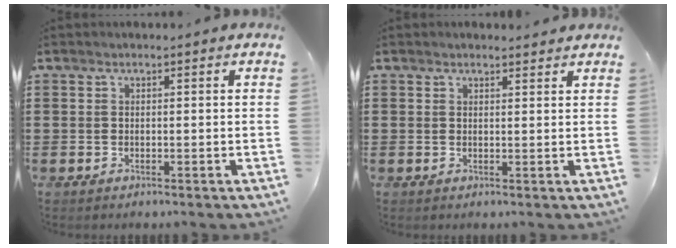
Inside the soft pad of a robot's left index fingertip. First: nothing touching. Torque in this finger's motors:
{"motor_torque": [1.79, -0.35, -0.33, -0.13]}